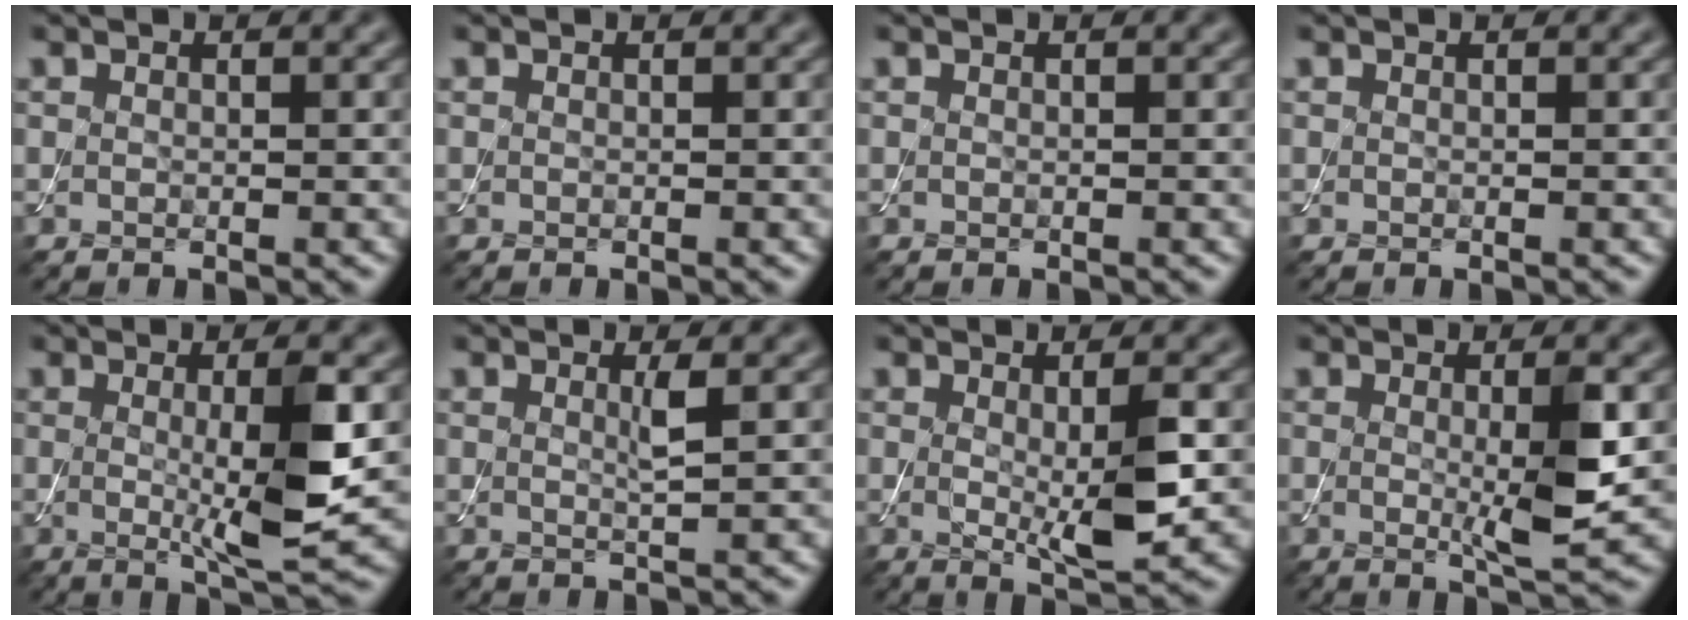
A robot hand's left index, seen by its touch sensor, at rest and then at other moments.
{"total": 0.0}
{"total": 0.0}
{"total": 0.0}
{"total": 6.2, "force": [0.1, 1.0, 6.1], "torque": [-0.103, -0.012, 0.004]}
{"total": 1.6, "force": [0.5, 0.2, 1.5], "torque": [-0.027, -0.003, 0.003]}
{"total": 4.3, "force": [0.1, 0.7, 4.2], "torque": [-0.070, -0.010, 0.006]}
{"total": 4.5, "force": [0.1, 0.6, 4.4], "torque": [-0.073, -0.011, 0.004]}